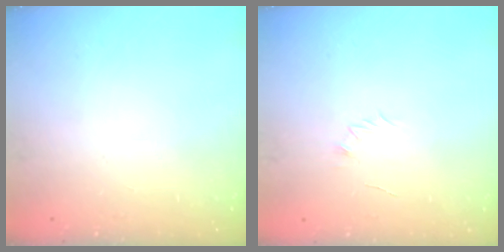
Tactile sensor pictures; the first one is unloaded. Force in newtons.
{"total": 2.5, "press": 2.4, "slide": 0.7}